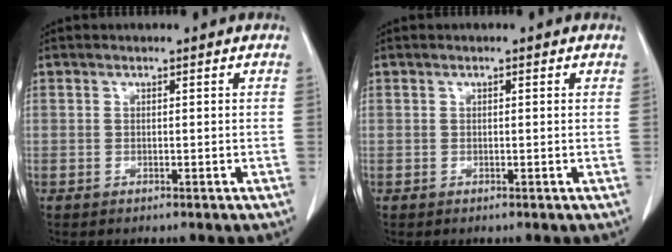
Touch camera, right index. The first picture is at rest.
{"total": 0.5, "force": [0.2, 0.2, 0.4], "torque": [-0.010, 0.002, 0.002]}